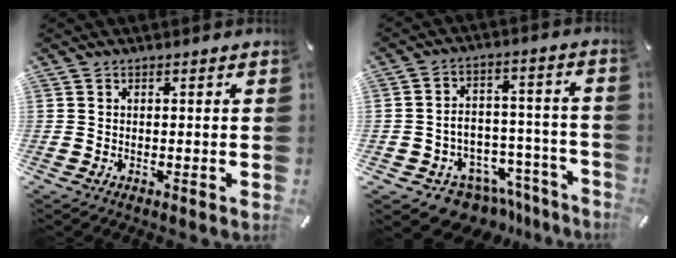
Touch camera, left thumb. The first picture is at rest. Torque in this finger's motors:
{"motor_torque": [0.82, 1.55, 0.14, 0.20, 0.12]}